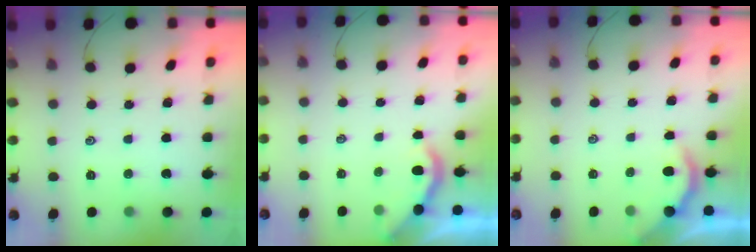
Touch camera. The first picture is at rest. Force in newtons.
{"total": 2.2, "press": 2.2, "slide": 0.1}
{"total": 1.8, "press": 1.7, "slide": 0.3}